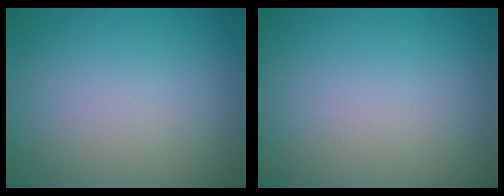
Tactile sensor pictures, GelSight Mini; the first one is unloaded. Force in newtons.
{"total": 0.0}